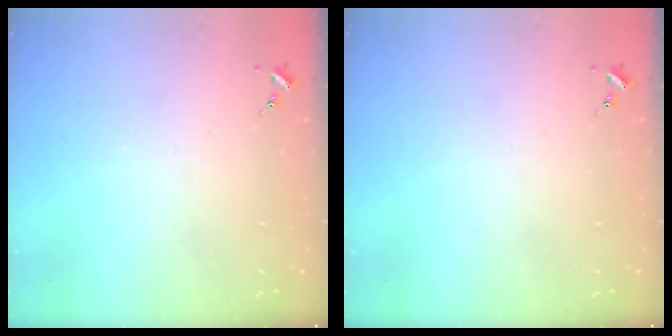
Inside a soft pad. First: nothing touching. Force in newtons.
{"total": 0.0}